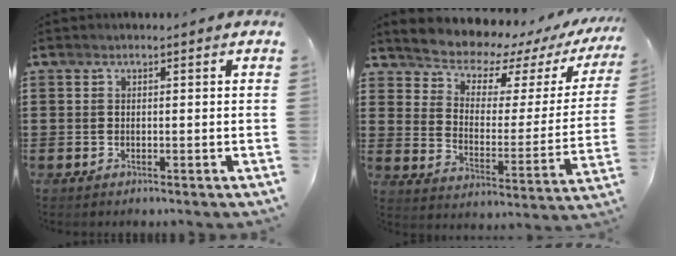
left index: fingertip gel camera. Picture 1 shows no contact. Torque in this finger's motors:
{"motor_torque": [2.14, 0.00, 1.06, 0.11]}